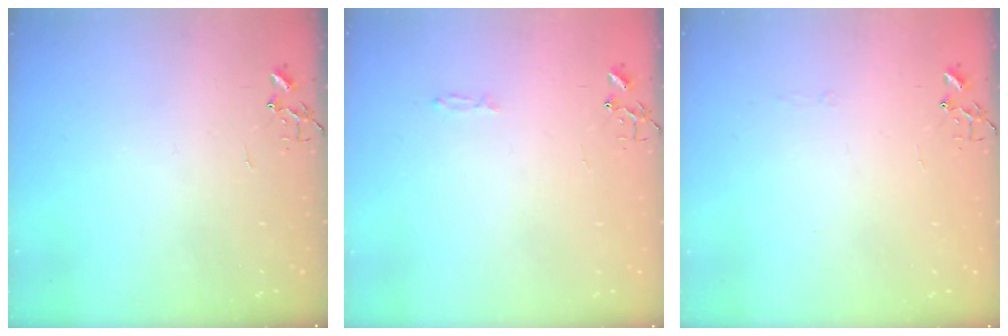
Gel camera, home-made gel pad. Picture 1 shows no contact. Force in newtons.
{"total": 3.1, "press": 3.1, "slide": 0.4}
{"total": 2.8, "press": 2.8, "slide": 0.5}